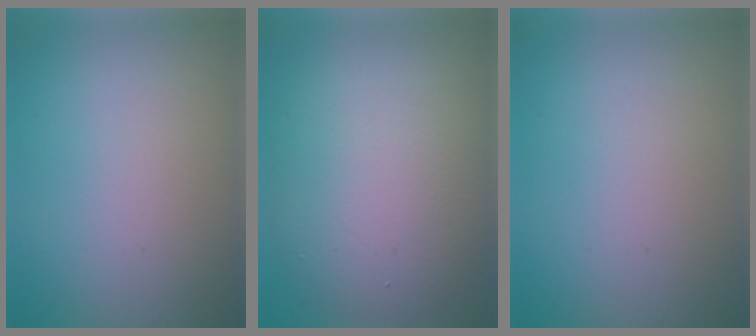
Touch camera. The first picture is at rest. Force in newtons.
{"total": 10.6, "press": 10.6, "slide": 0.8}
{"total": 0.0}